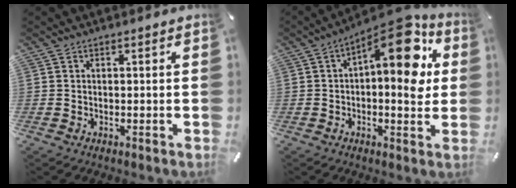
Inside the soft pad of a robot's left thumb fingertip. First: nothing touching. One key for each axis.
{"total": 14.8, "fx": 5.5, "fy": 6.4, "fz": 12.2, "tx": -0.150, "ty": -0.050, "tz": 0.087}